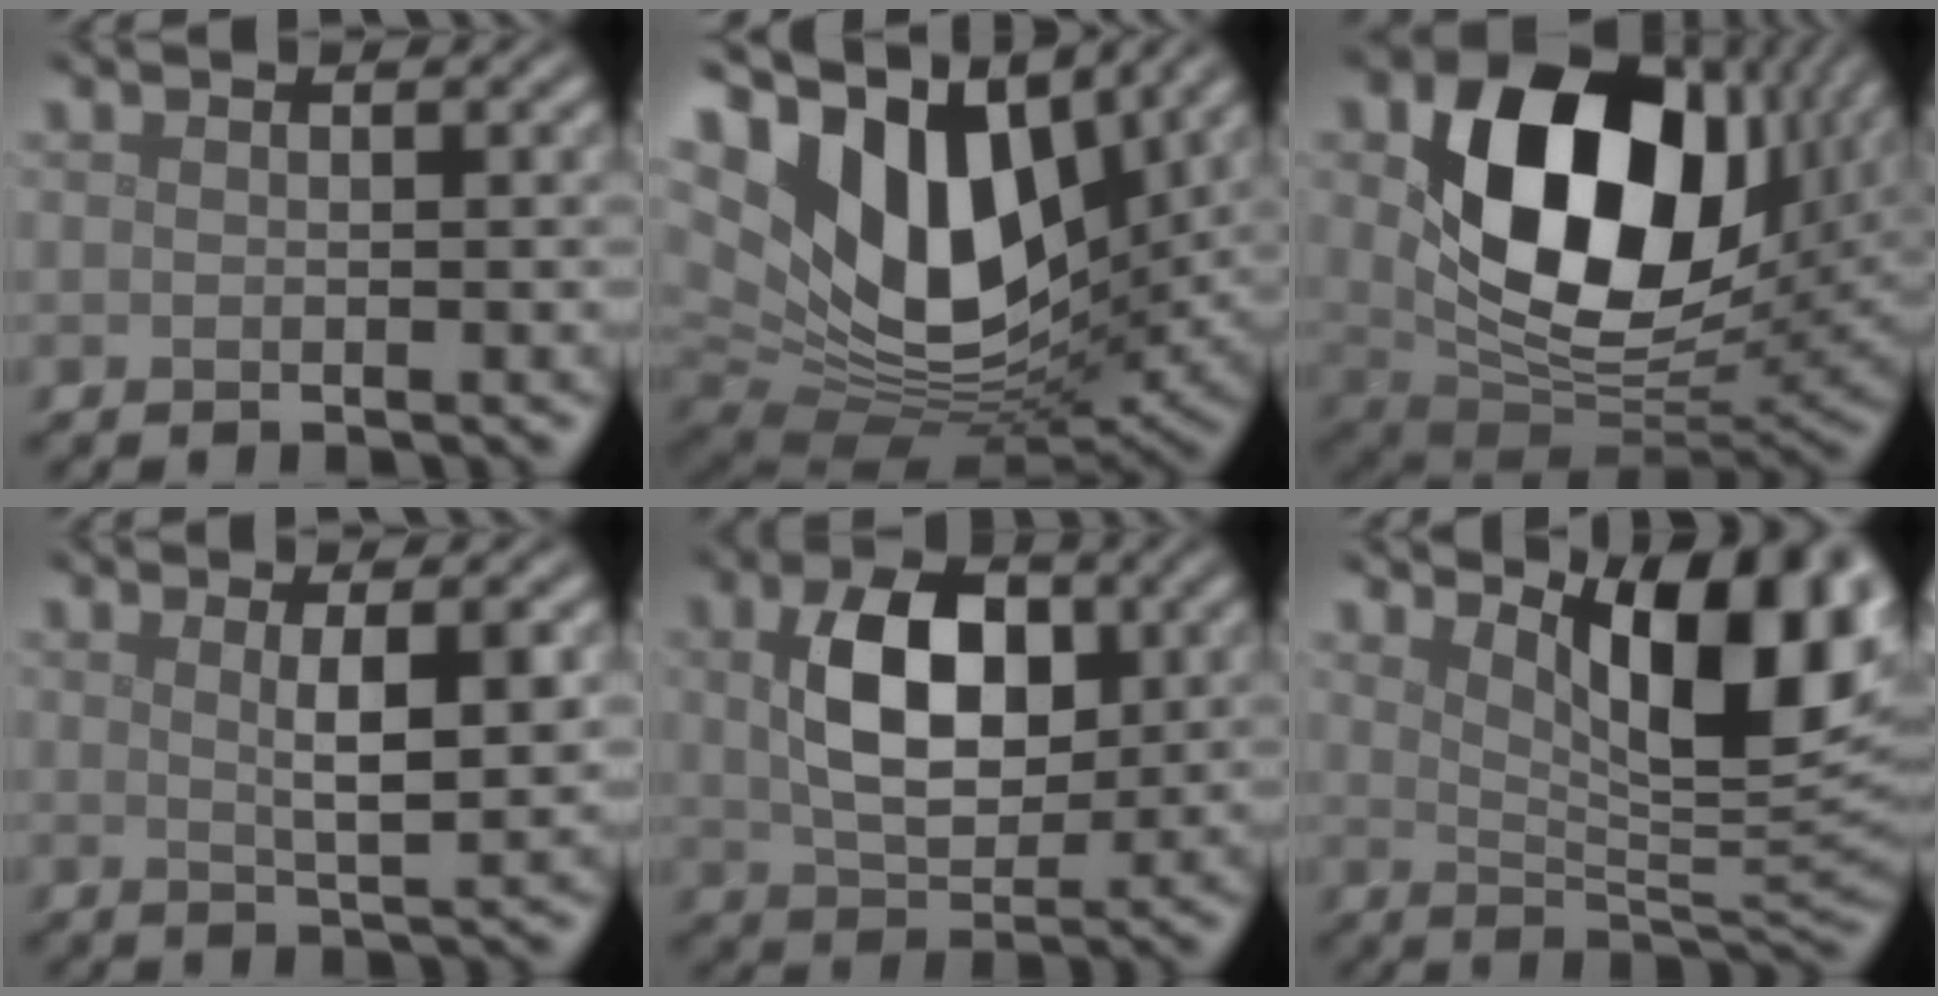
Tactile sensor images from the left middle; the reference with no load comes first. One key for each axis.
{"total": 13.9, "fx": 5.4, "fy": 7.8, "fz": 10.1, "tx": -0.179, "ty": 0.012, "tz": 0.088}
{"total": 16.0, "fx": 4.3, "fy": 10.5, "fz": 11.2, "tx": -0.200, "ty": -0.012, "tz": 0.085}
{"total": 3.3, "fx": 0.8, "fy": 0.6, "fz": 3.1, "tx": -0.049, "ty": -0.003, "tz": 0.013}
{"total": 7.2, "fx": 1.5, "fy": 4.4, "fz": 5.5, "tx": -0.102, "ty": 0.002, "tz": 0.026}
{"total": 11.3, "fx": 4.8, "fy": 3.5, "fz": 9.6, "tx": -0.129, "ty": 0.000, "tz": 0.080}